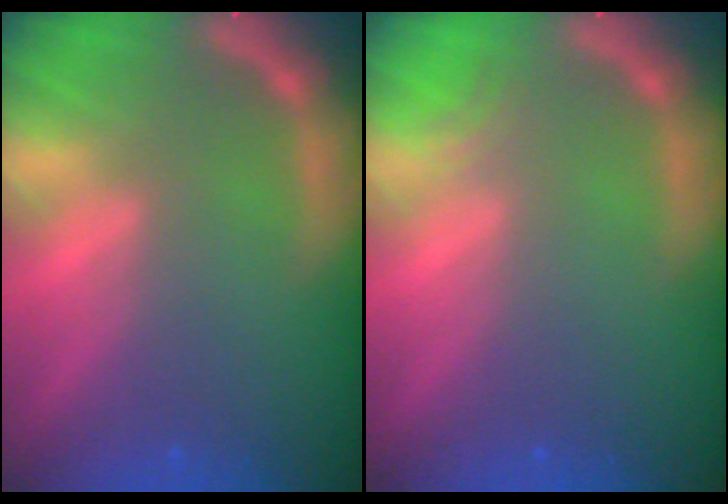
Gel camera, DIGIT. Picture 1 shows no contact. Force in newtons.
{"total": 0.9}